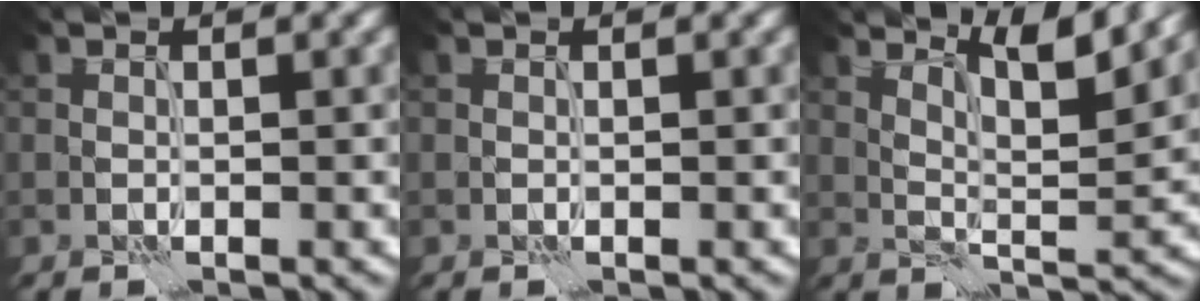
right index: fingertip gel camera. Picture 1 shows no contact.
{"total": 0.0}
{"total": 5.6, "force": [4.0, 1.1, 3.9], "torque": [-0.064, -0.003, 0.068]}